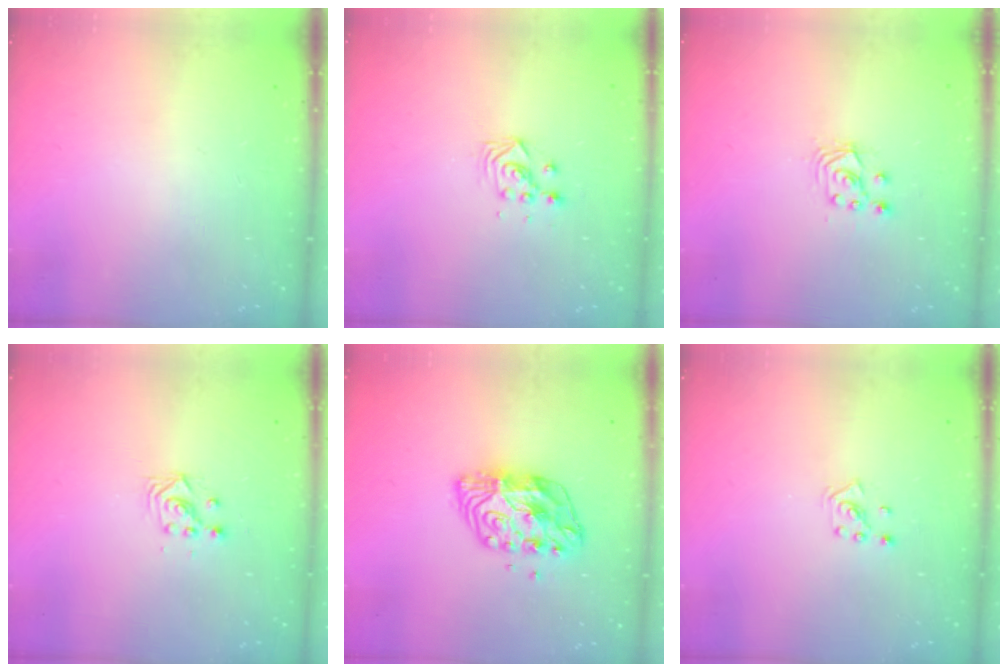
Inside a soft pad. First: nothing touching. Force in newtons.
{"total": 3.7, "press": 3.7, "slide": 0.2}
{"total": 2.9, "press": 2.9, "slide": 0.2}
{"total": 2.9, "press": 2.9, "slide": 0.2}
{"total": 9.7, "press": 9.7, "slide": 0.9}
{"total": 2.1, "press": 2.0, "slide": 0.3}